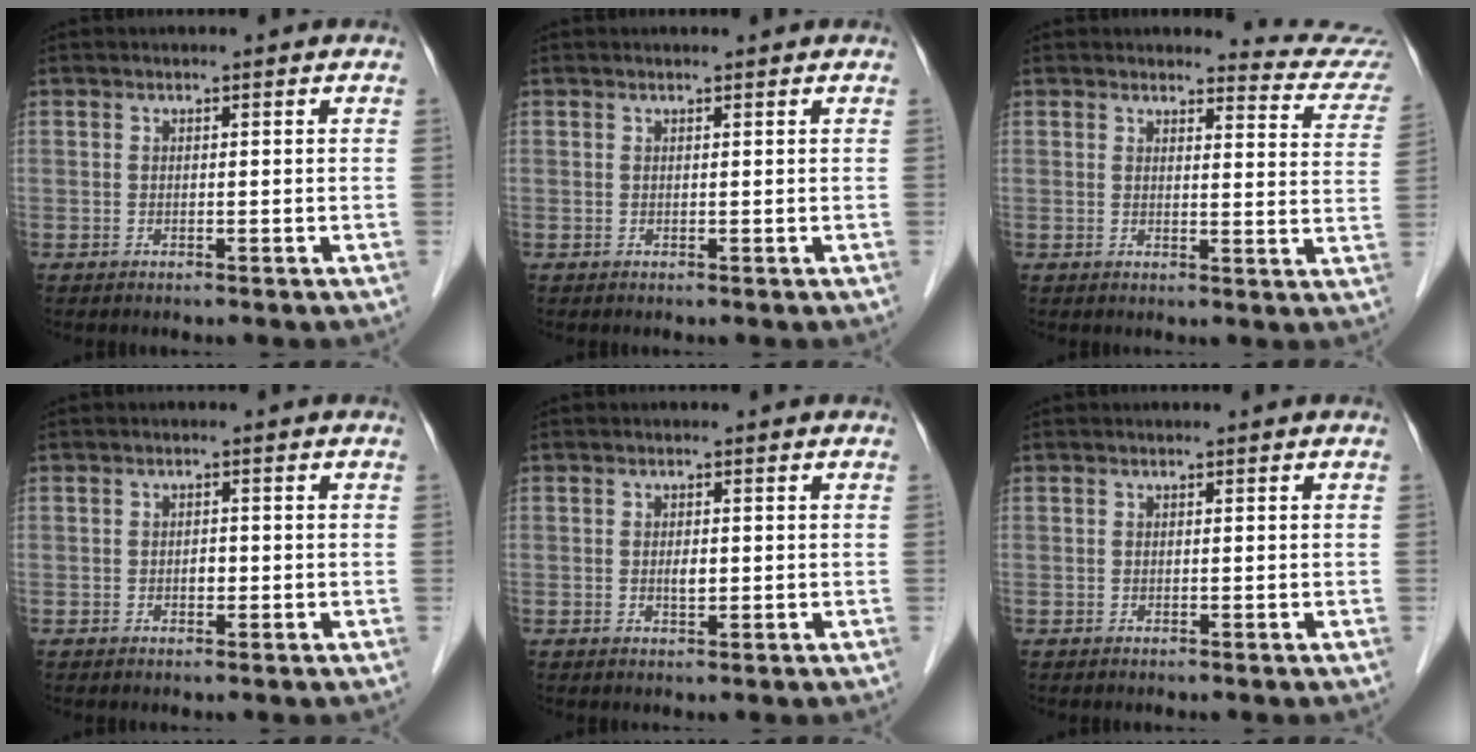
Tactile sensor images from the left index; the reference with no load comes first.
{"total": 0.7, "force": [0.6, 0.0, 0.1], "torque": [-0.007, 0.006, 0.011]}
{"total": 8.5, "force": [8.4, 0.3, -0.3], "torque": [0.014, -0.067, 0.070]}
{"total": 1.1, "force": [-0.3, 0.7, 0.8], "torque": [-0.013, 0.003, -0.005]}
{"total": 1.5, "force": [0.0, 0.7, 1.3], "torque": [-0.024, -0.001, 0.000]}
{"total": 0.0}